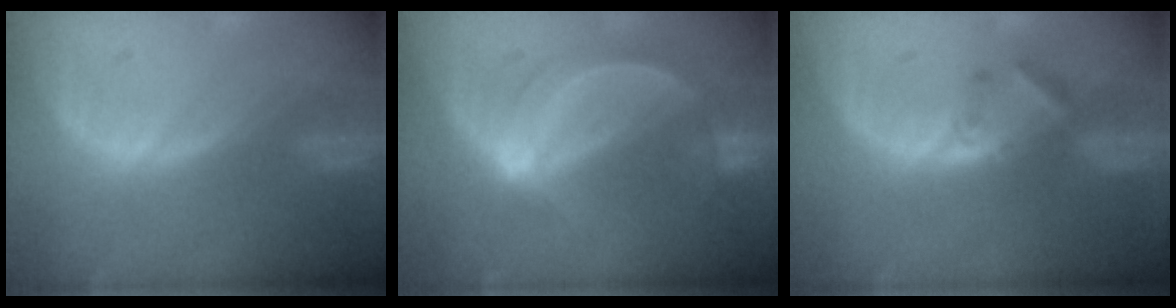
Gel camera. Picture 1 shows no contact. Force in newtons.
{"total": 5.9, "press": 5.5, "slide": 2.1}
{"total": 3.2, "press": 3.0, "slide": 1.0}